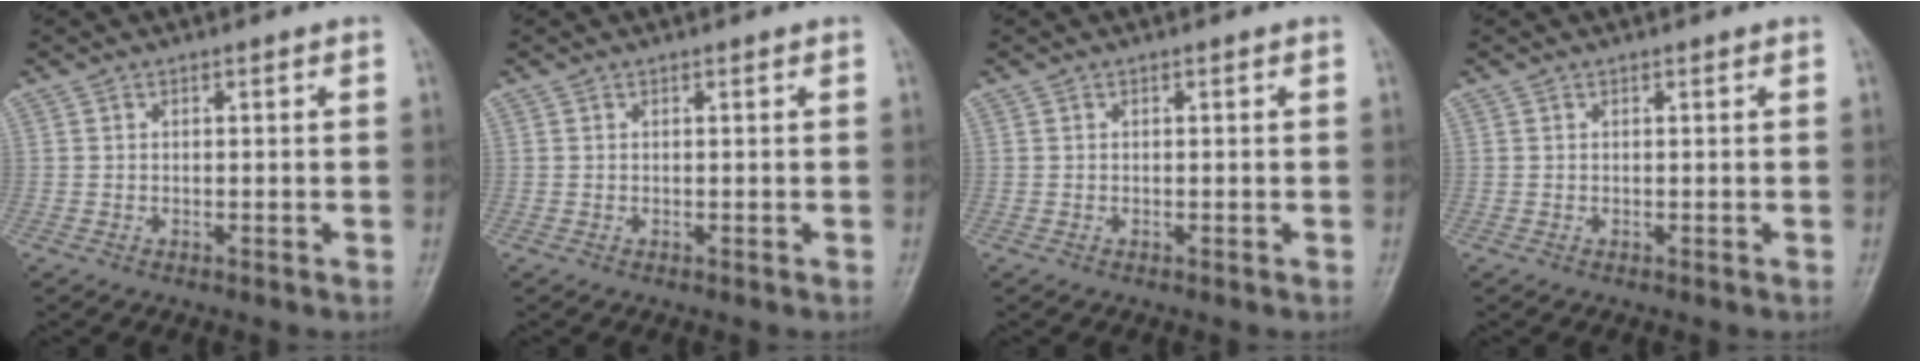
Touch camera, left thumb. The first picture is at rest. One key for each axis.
{"total": 0.0}
{"total": 0.0}
{"total": 0.0}